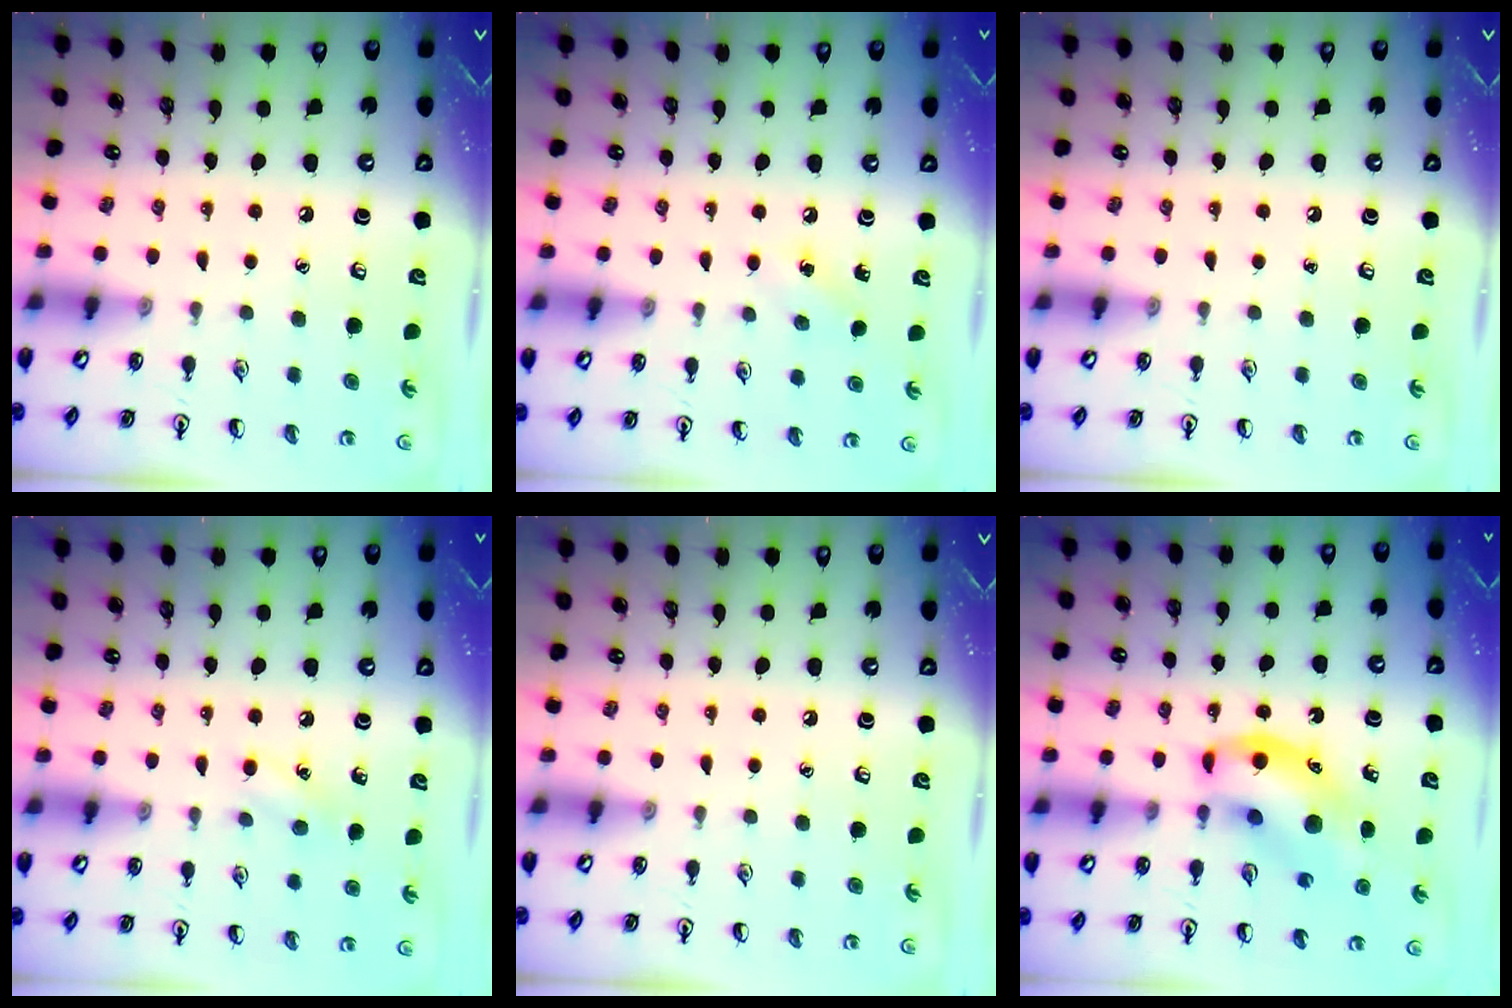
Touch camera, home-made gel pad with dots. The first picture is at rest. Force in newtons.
{"total": 6.3, "press": 6.0, "slide": 1.8}
{"total": 0.0}
{"total": 7.6, "press": 7.3, "slide": 2.1}
{"total": 0.0}
{"total": 11.5, "press": 11.1, "slide": 3.1}